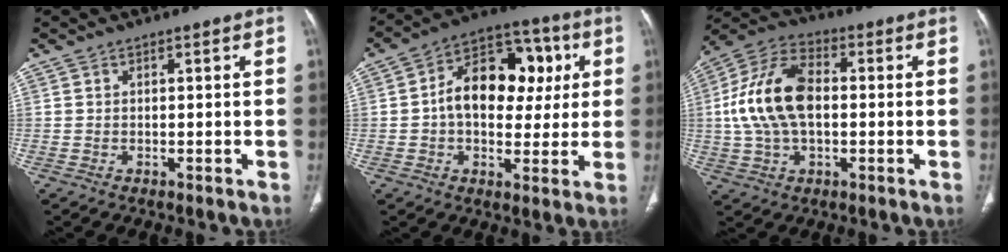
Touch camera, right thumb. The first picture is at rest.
{"total": 16.7, "force": [2.1, 11.3, 12.2], "torque": [-0.143, 0.026, 0.025]}
{"total": 15.5, "force": [0.5, 9.2, 12.4], "torque": [-0.242, 0.027, 0.003]}